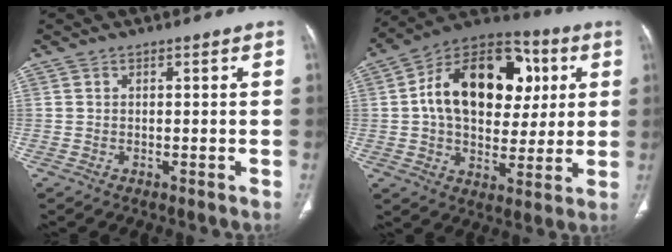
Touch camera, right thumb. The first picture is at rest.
{"total": 23.1, "force": [4.5, 15.0, 17.0], "torque": [-0.239, 0.015, 0.067]}